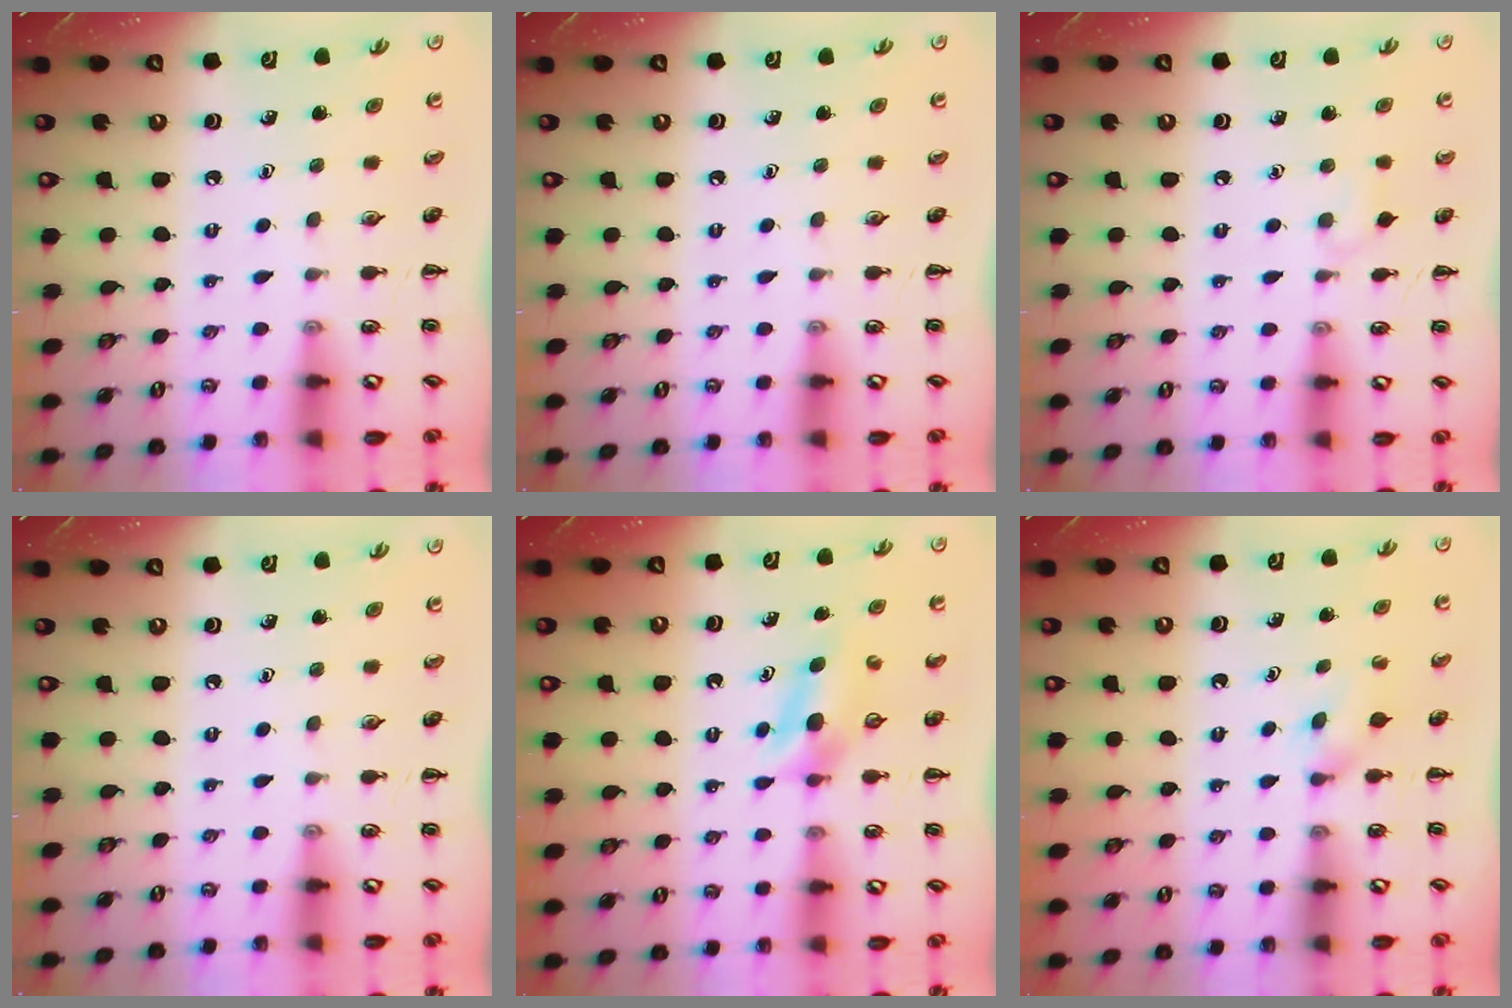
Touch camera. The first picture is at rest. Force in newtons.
{"total": 0.0}
{"total": 4.3, "press": 4.0, "slide": 1.7}
{"total": 0.0}
{"total": 4.4, "press": 4.2, "slide": 1.2}
{"total": 2.8, "press": 2.5, "slide": 1.2}